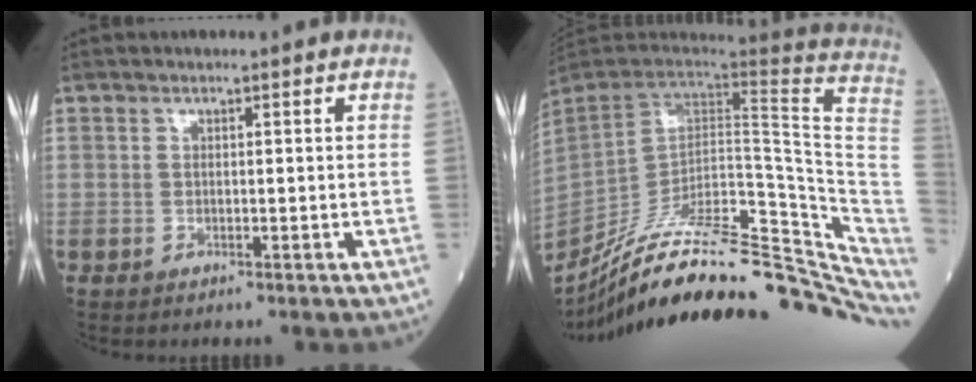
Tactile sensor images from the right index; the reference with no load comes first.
{"total": 34.1, "force": [-25.9, 9.2, 20.2], "torque": [-0.252, -0.026, -0.369]}